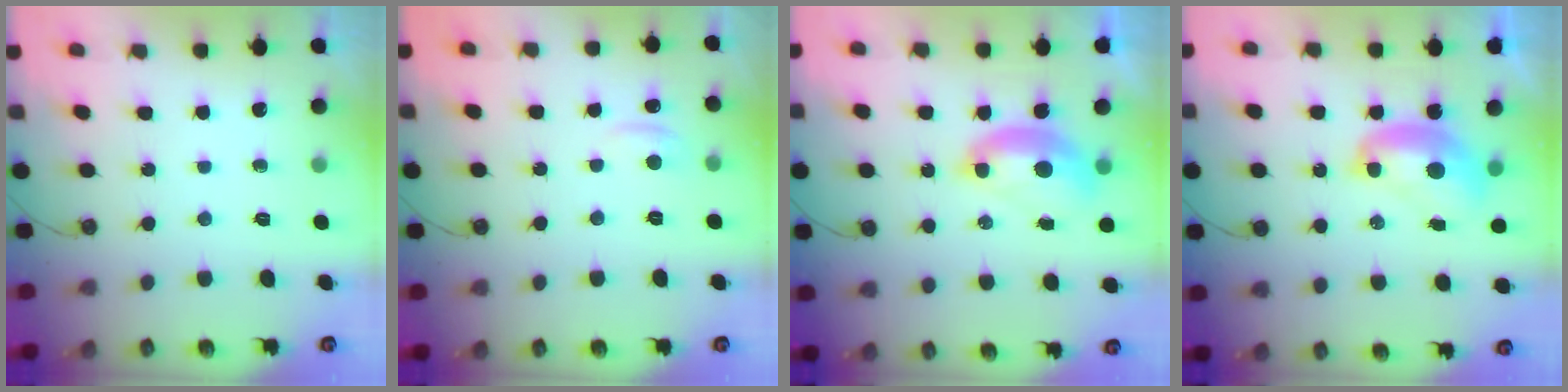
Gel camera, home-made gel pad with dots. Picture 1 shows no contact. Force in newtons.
{"total": 1.9, "press": 1.8, "slide": 0.6}
{"total": 2.5, "press": 2.4, "slide": 0.6}
{"total": 2.4, "press": 2.4, "slide": 0.3}